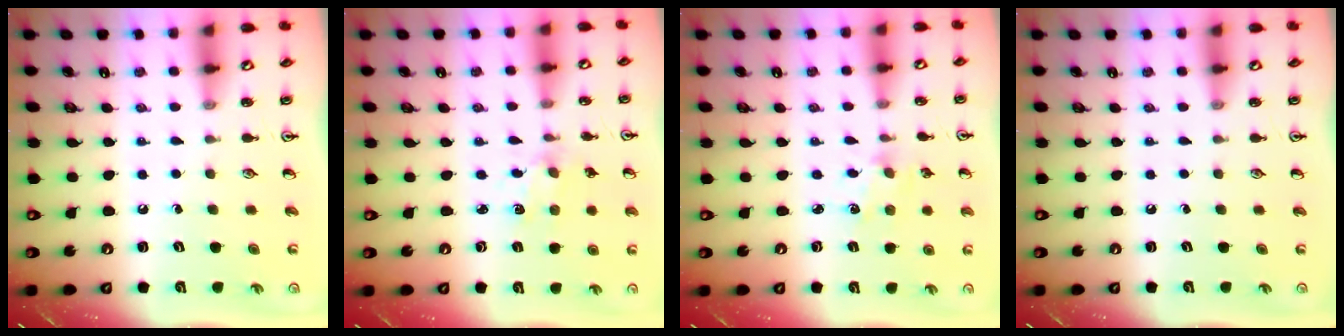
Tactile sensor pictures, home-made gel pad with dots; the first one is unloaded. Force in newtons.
{"total": 2.1, "press": 2.1, "slide": 0.3}
{"total": 2.0, "press": 2.0, "slide": 0.3}
{"total": 0.0}